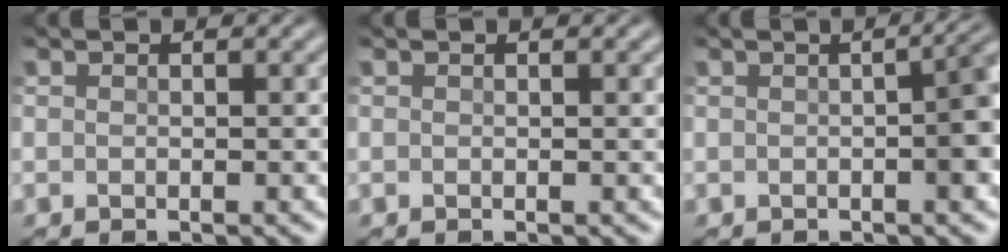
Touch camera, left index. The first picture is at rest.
{"total": 0.0}
{"total": 5.3, "force": [-0.5, 2.5, 4.6], "torque": [-0.057, 0.000, -0.003]}